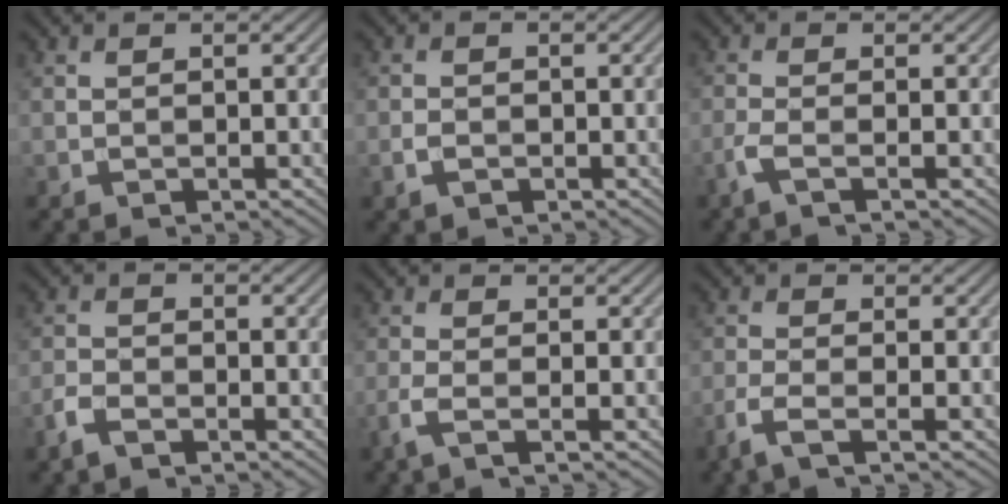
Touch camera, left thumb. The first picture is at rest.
{"total": 1.6, "force": [-0.8, 1.0, 1.0], "torque": [-0.020, -0.001, -0.016]}
{"total": 2.3, "force": [-1.1, 0.3, 2.0], "torque": [-0.043, 0.002, -0.036]}
{"total": 2.7, "force": [-1.9, 1.1, 1.5], "torque": [-0.037, -0.002, -0.046]}
{"total": 2.6, "force": [-1.2, 0.4, 2.3], "torque": [-0.049, 0.002, -0.037]}
{"total": 3.2, "force": [-1.8, 0.6, 2.6], "torque": [-0.056, 0.000, -0.052]}